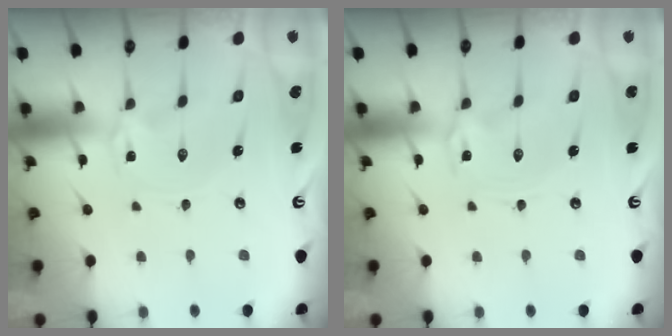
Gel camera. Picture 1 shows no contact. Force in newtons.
{"total": 0.0}